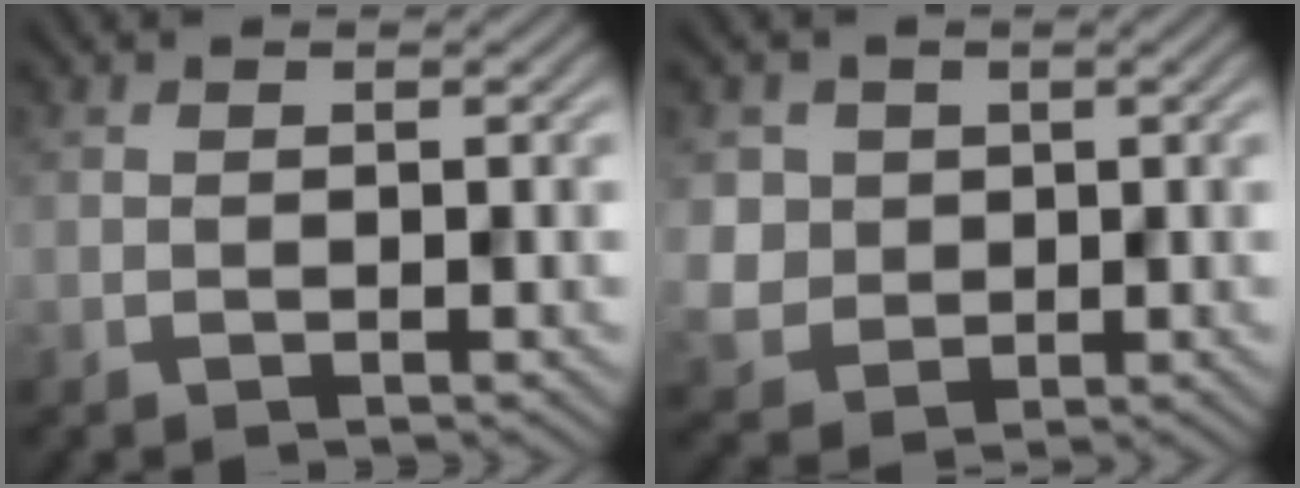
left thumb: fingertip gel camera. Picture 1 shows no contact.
{"total": 4.3, "force": [1.0, 3.9, 1.3], "torque": [-0.057, -0.007, 0.020]}